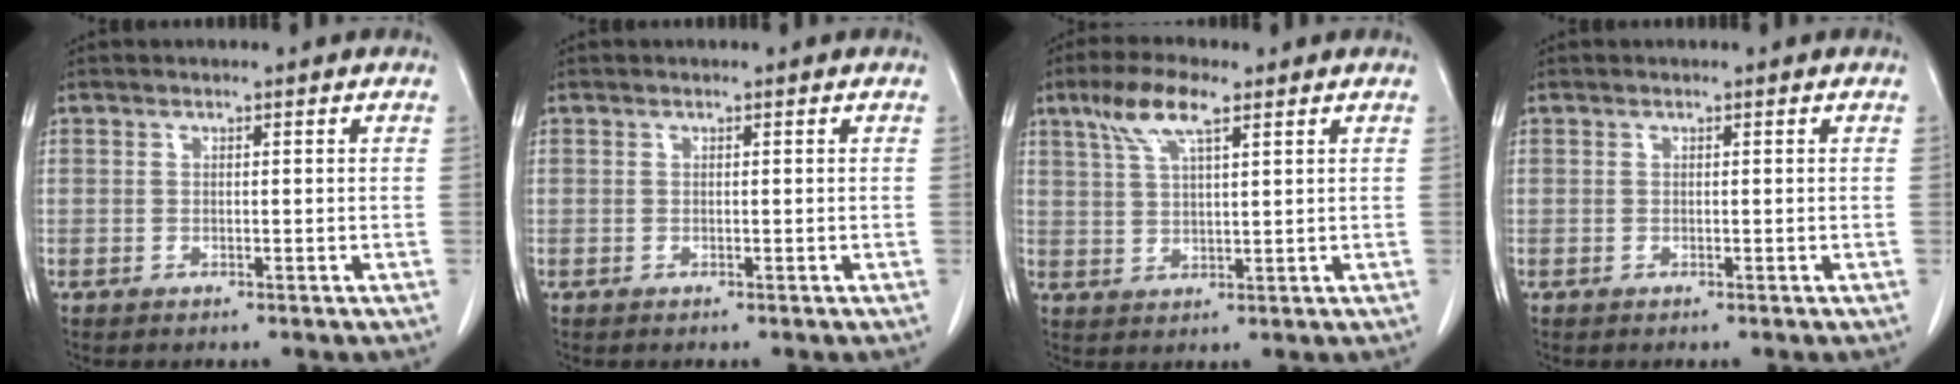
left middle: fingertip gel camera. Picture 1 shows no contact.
{"total": 0.0}
{"total": 7.0, "force": [4.2, 1.5, 5.5], "torque": [-0.119, 0.013, 0.082]}
{"total": 0.0}